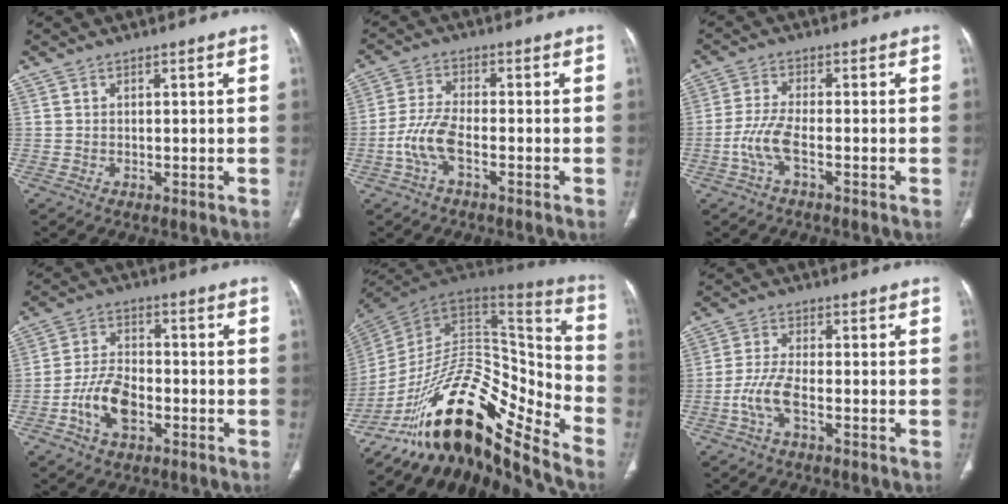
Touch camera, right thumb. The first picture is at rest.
{"total": 6.4, "force": [-2.5, 2.3, 5.4], "torque": [-0.129, 0.018, -0.053]}
{"total": 5.1, "force": [-2.1, 1.1, 4.5], "torque": [-0.115, 0.009, -0.044]}
{"total": 9.0, "force": [-3.5, 5.2, 6.5], "torque": [-0.120, 0.023, -0.067]}
{"total": 28.8, "force": [-18.0, 10.0, 20.1], "torque": [-0.317, 0.095, -0.302]}
{"total": 5.3, "force": [-2.2, 1.5, 4.6], "torque": [-0.115, 0.012, -0.046]}